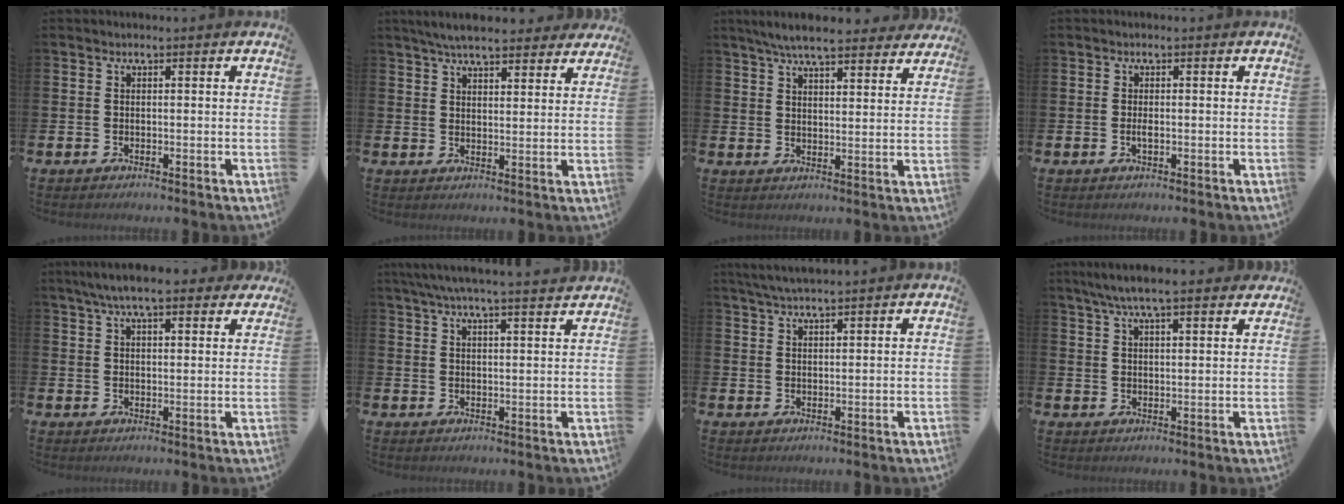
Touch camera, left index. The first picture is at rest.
{"total": 5.9, "force": [5.4, 1.1, 1.8], "torque": [-0.049, -0.018, 0.099]}
{"total": 6.8, "force": [6.3, 1.0, 2.3], "torque": [-0.053, -0.027, 0.113]}
{"total": 1.1, "force": [-0.3, 0.4, 1.1], "torque": [-0.020, 0.000, -0.006]}
{"total": 6.3, "force": [5.3, 1.5, 3.0], "torque": [-0.071, -0.008, 0.096]}
{"total": 5.8, "force": [5.4, -0.2, 2.2], "torque": [-0.057, -0.020, 0.097]}
{"total": 3.6, "force": [3.3, 0.2, 1.3], "torque": [-0.040, -0.002, 0.062]}
{"total": 6.3, "force": [5.6, 0.9, 2.9], "torque": [-0.068, -0.011, 0.101]}